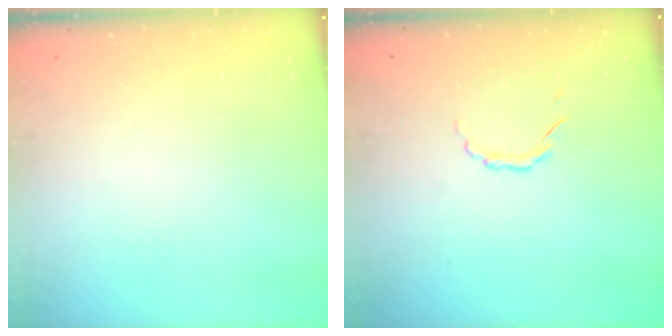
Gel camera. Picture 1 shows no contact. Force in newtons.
{"total": 2.1, "press": 1.9, "slide": 0.7}